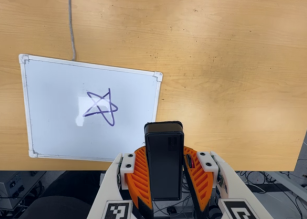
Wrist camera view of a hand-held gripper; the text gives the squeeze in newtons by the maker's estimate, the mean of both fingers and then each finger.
{"total": 8.7, "left": 8.0, "right": 9.4}